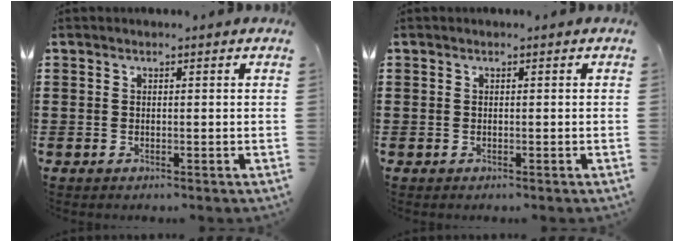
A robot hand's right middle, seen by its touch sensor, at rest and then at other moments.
{"total": 0.0}